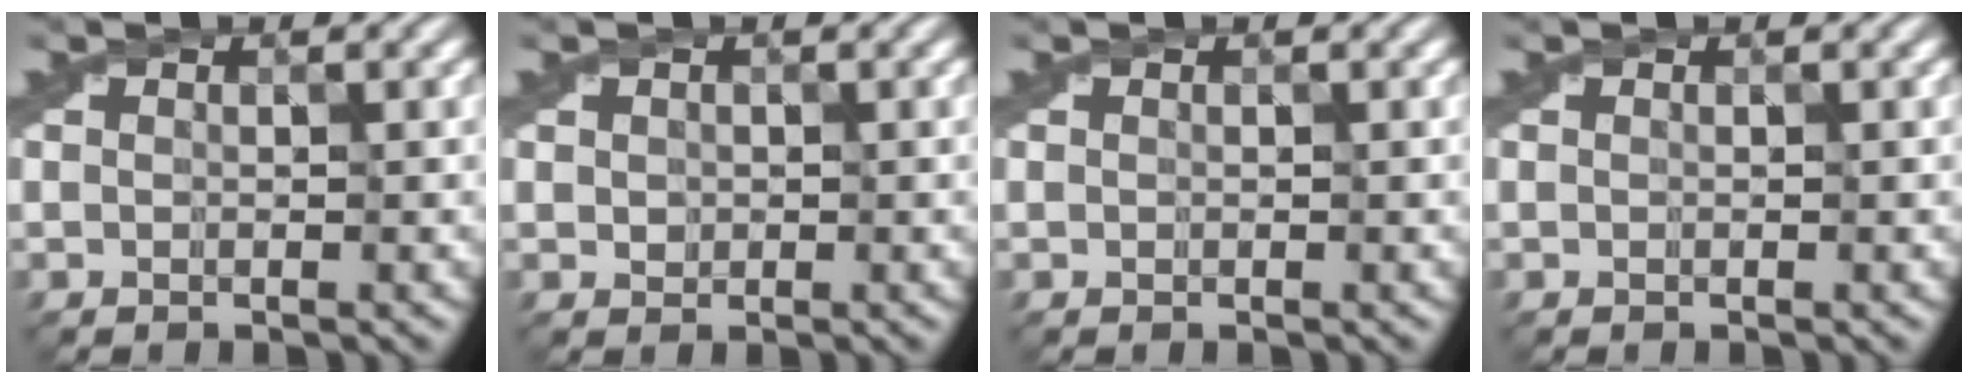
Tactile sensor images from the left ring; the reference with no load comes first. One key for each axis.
{"total": 1.0, "fx": 0.2, "fy": 1.0, "fz": 0.2, "tx": 0.003, "ty": -0.001, "tz": 0.004}
{"total": 0.0}
{"total": 0.0}